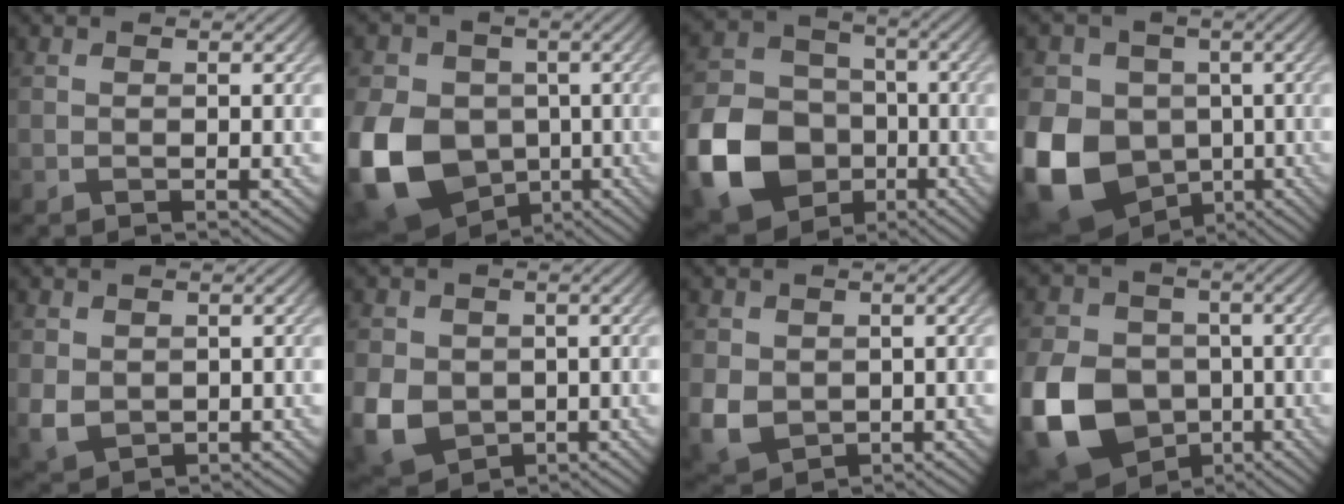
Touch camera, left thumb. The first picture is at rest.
{"total": 17.0, "force": [-3.8, 13.7, 9.4], "torque": [-0.236, -0.036, -0.088]}
{"total": 14.7, "force": [-5.2, 11.7, 7.2], "torque": [-0.198, -0.037, -0.104]}
{"total": 18.2, "force": [-4.2, 15.4, 8.7], "torque": [-0.236, -0.029, -0.096]}
{"total": 3.3, "force": [0.8, 2.7, 1.7], "torque": [-0.053, -0.009, 0.019]}
{"total": 7.8, "force": [-0.8, 6.5, 4.2], "torque": [-0.127, -0.022, -0.016]}
{"total": 5.0, "force": [0.3, 4.2, 2.7], "torque": [-0.081, -0.015, 0.005]}
{"total": 15.7, "force": [-4.3, 12.4, 8.7], "torque": [-0.238, -0.039, -0.075]}